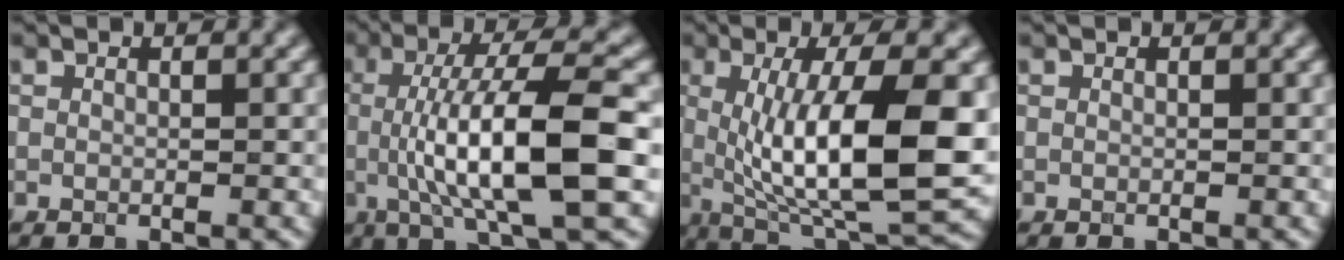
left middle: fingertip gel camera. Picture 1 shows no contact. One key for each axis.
{"total": 10.8, "fx": -0.9, "fy": 2.7, "fz": 10.5, "tx": -0.162, "ty": 0.003, "tz": -0.014}
{"total": 11.5, "fx": -0.1, "fy": 3.1, "fz": 11.0, "tx": -0.171, "ty": -0.013, "tz": 0.006}
{"total": 0.0}